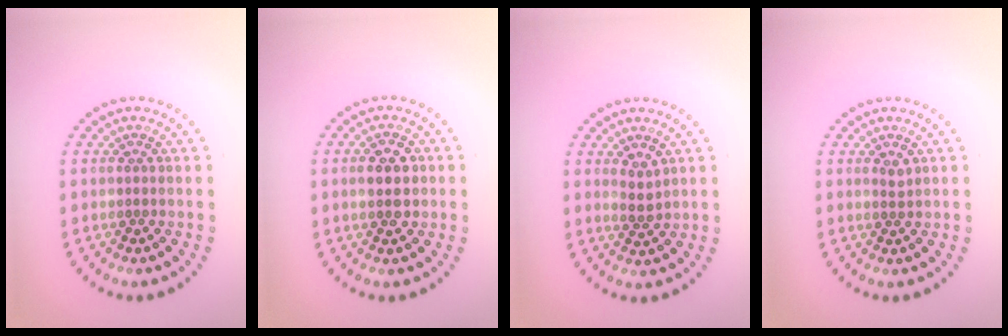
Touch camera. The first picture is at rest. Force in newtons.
{"total": 2.7, "press": 2.7, "slide": 0.1}
{"total": 1.7, "press": 1.4, "slide": 0.9}
{"total": 0.8, "press": 0.6, "slide": 0.5}